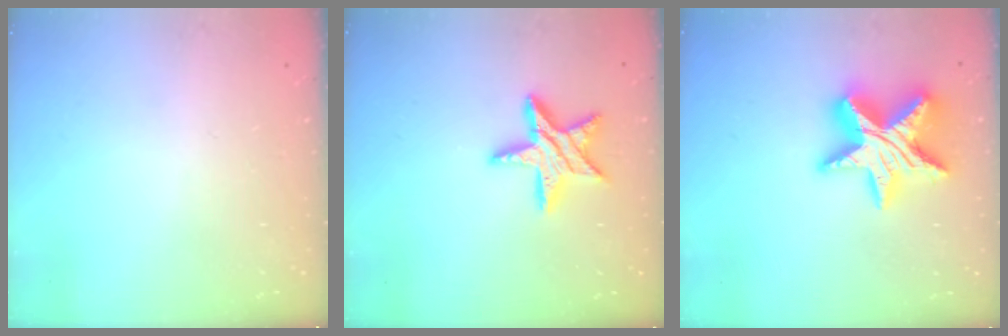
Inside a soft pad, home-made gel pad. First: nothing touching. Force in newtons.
{"total": 12.1, "press": 12.1, "slide": 0.8}
{"total": 19.1, "press": 19.0, "slide": 1.1}